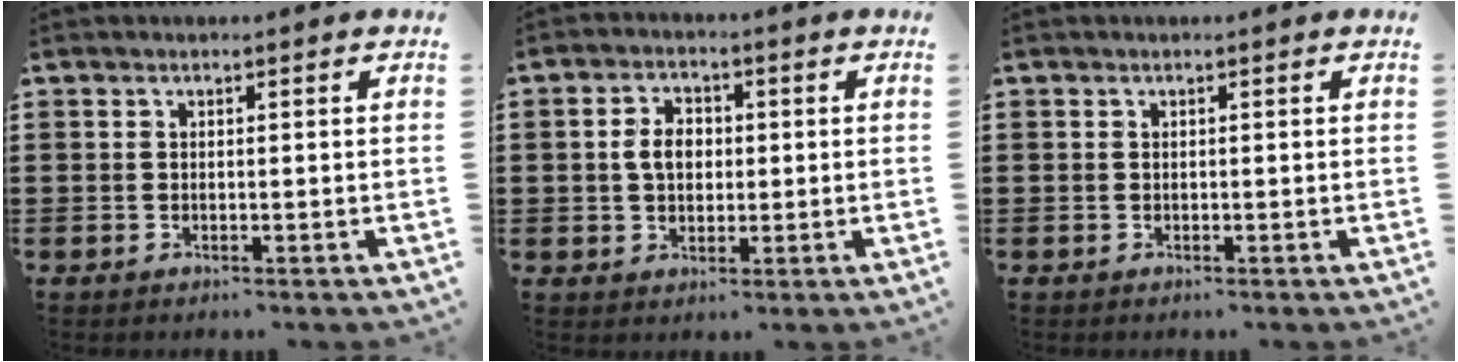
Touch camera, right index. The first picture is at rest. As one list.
[{"total": 4.4, "force": [0.1, 3.1, 3.1], "torque": [-0.075, 0.010, -0.003]}, {"total": 0.0}]